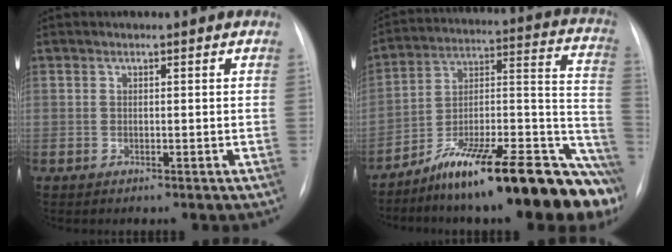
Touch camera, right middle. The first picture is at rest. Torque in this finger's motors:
{"motor_torque": [1.55, -0.58, 0.43, 0.21]}